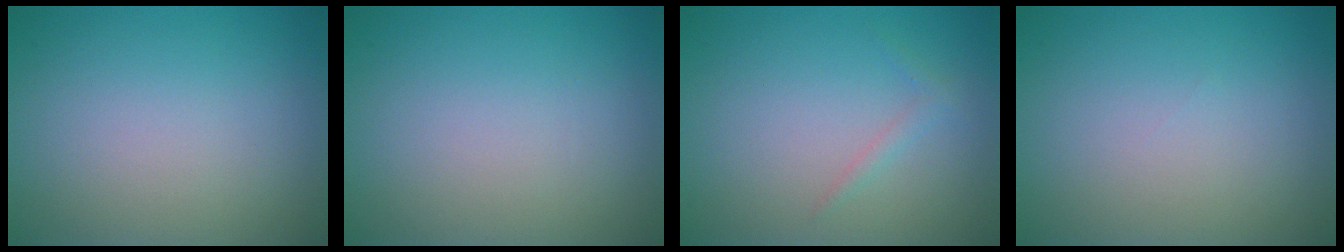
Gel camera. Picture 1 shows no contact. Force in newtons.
{"total": 0.0}
{"total": 0.9, "press": 0.9, "slide": 0.0}
{"total": 0.0}